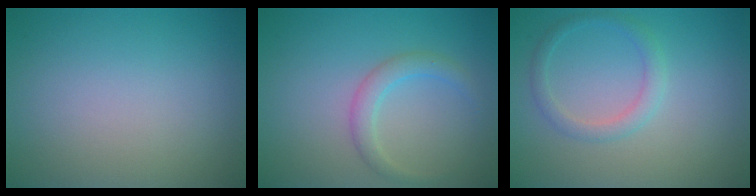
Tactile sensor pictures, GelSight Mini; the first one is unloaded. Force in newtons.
{"total": 2.1, "press": 2.1, "slide": 0.0}
{"total": 1.9, "press": 1.9, "slide": 0.1}